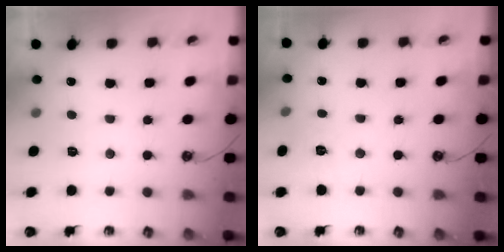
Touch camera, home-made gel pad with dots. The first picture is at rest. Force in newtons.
{"total": 4.0, "press": 3.9, "slide": 0.6}